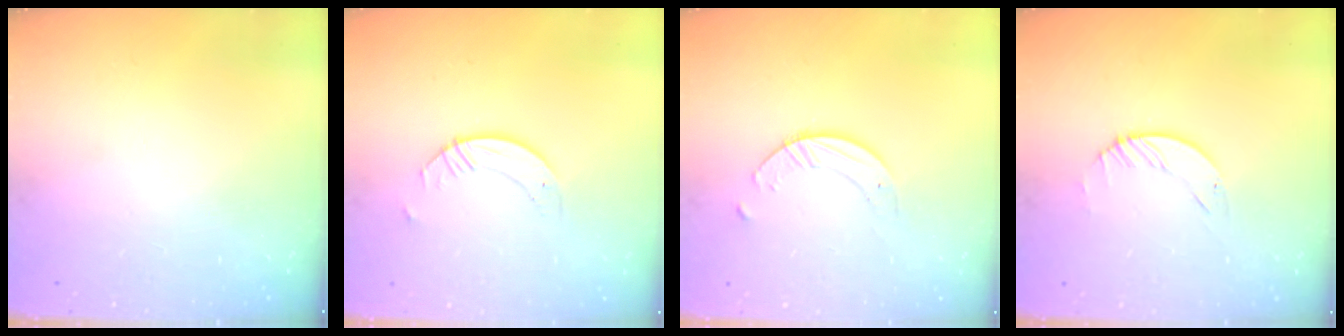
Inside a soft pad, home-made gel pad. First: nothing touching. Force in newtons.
{"total": 3.8, "press": 3.8, "slide": 0.3}
{"total": 3.8, "press": 3.8, "slide": 0.4}
{"total": 1.2, "press": 1.2, "slide": 0.2}